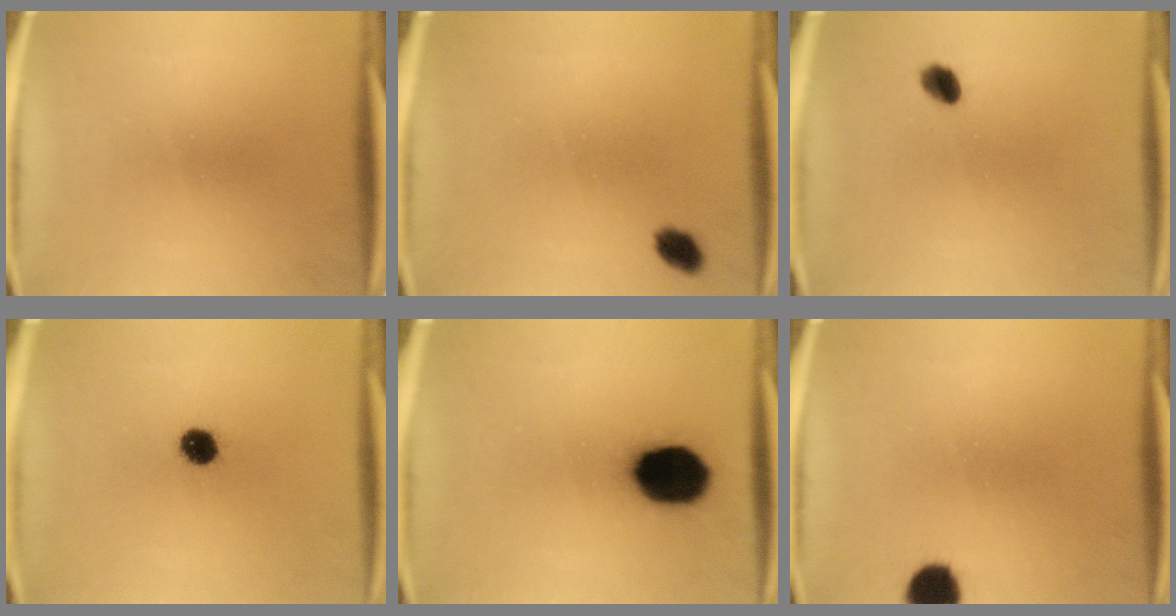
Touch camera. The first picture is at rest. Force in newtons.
{"total": 2.8}
{"total": 2.8}
{"total": 5.0}
{"total": 16.3}
{"total": 6.4}